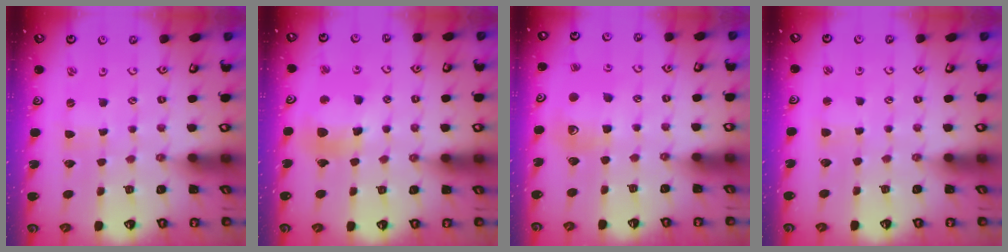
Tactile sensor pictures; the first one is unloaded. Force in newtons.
{"total": 12.0, "press": 11.9, "slide": 1.6}
{"total": 10.2, "press": 10.1, "slide": 1.0}
{"total": 2.2, "press": 2.2, "slide": 0.2}